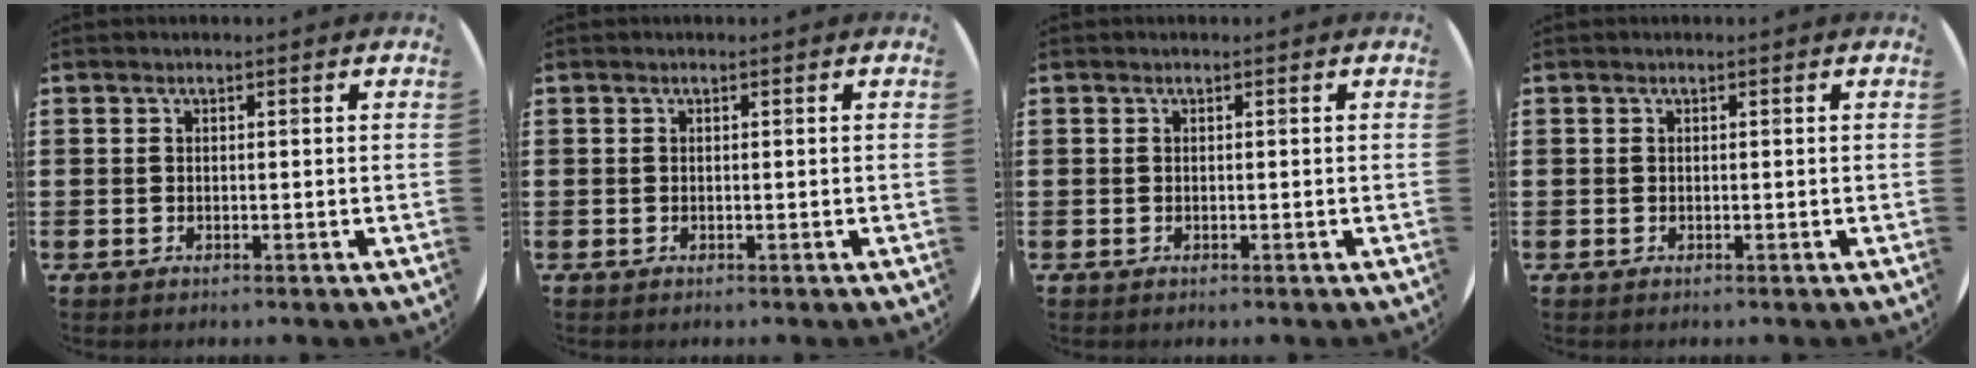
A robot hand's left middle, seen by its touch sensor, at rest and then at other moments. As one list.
[{"total": 0.0}, {"total": 0.0}, {"total": 0.0}]